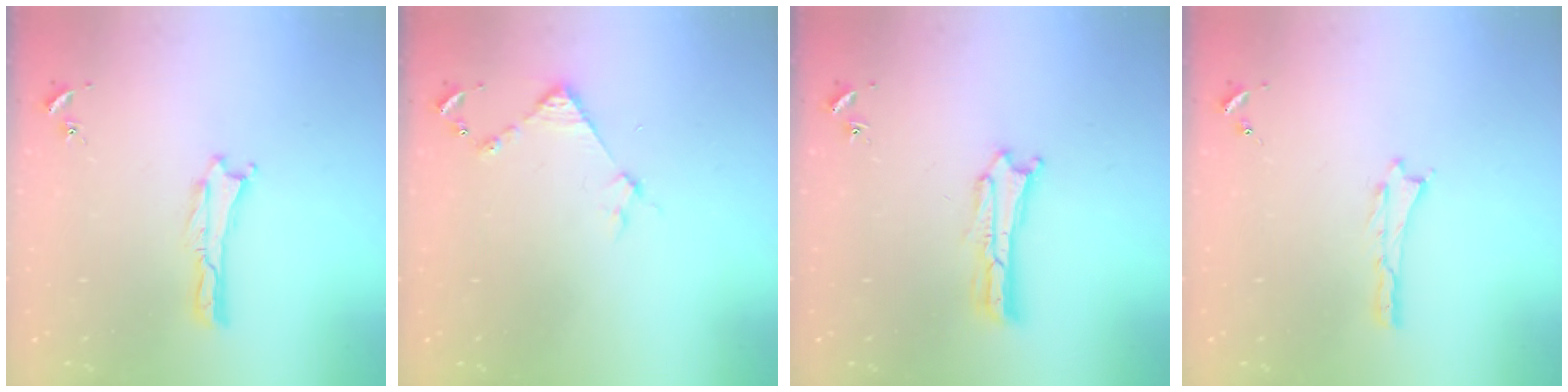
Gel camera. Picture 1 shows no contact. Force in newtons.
{"total": 3.5, "press": 3.5, "slide": 0.3}
{"total": 1.2, "press": 1.2, "slide": 0.2}
{"total": 0.0}